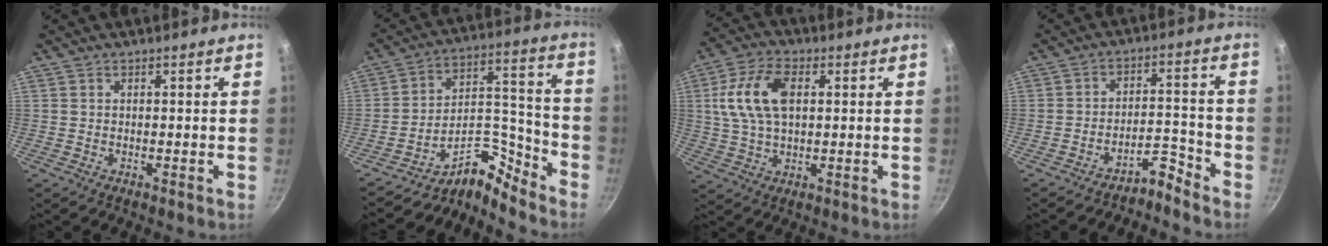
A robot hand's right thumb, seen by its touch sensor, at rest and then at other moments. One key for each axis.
{"total": 10.8, "fx": -10.2, "fy": 2.8, "fz": 2.4, "tx": -0.006, "ty": 0.129, "tz": -0.193}
{"total": 12.3, "fx": 2.5, "fy": 7.1, "fz": 9.7, "tx": -0.181, "ty": 0.014, "tz": 0.041}
{"total": 5.1, "fx": -4.7, "fy": 1.2, "fz": 1.6, "tx": -0.010, "ty": 0.053, "tz": -0.083}